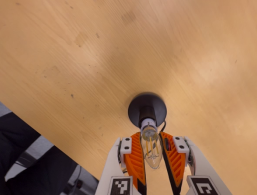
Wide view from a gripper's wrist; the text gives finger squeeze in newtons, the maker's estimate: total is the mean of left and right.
{"total": 13.3, "left": 12.3, "right": 14.3}